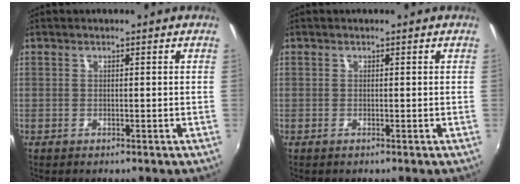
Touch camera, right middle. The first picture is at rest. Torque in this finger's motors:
{"motor_torque": [-0.05, 0.04, 0.00, 0.01]}